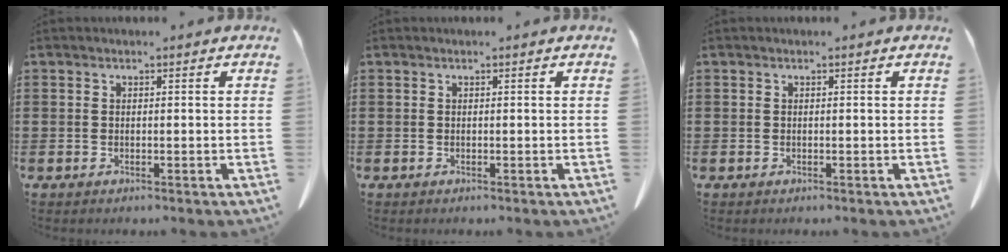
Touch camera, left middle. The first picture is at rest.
{"total": 0.0}
{"total": 0.0}